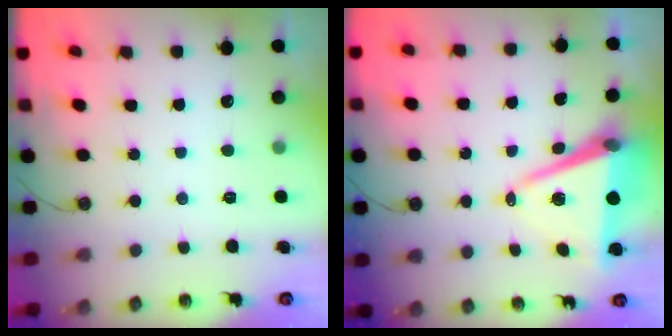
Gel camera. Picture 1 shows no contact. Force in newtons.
{"total": 10.3, "press": 9.4, "slide": 4.3}